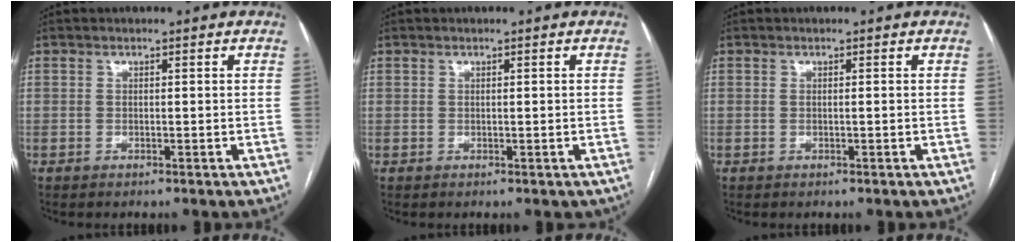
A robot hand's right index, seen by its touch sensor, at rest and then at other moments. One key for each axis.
{"total": 0.6, "fx": 0.1, "fy": 0.6, "fz": 0.1, "tx": 0.000, "ty": 0.004, "tz": 0.004}
{"total": 0.5, "fx": -0.1, "fy": 0.0, "fz": 0.5, "tx": -0.010, "ty": 0.000, "tz": 0.002}